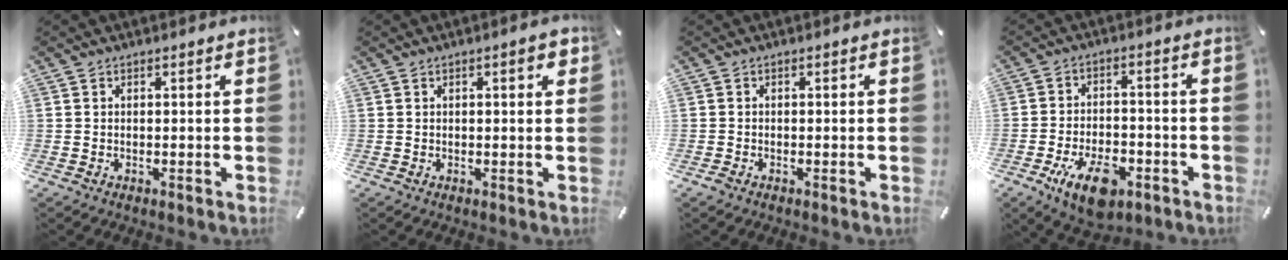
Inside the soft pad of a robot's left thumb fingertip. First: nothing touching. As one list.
[{"total": 2.8, "force": [1.0, 0.8, 2.5], "torque": [-0.034, -0.001, 0.011]}, {"total": 0.7, "force": [-0.5, 0.5, 0.1], "torque": [-0.001, 0.003, -0.012]}, {"total": 11.5, "force": [-5.6, 6.1, 7.9], "torque": [-0.143, 0.019, -0.096]}]